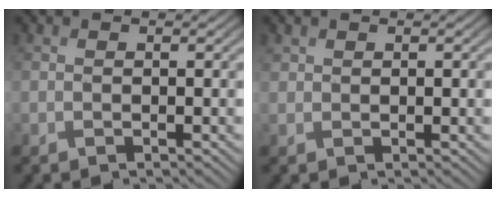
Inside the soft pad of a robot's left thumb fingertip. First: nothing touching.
{"total": 1.3, "force": [0.9, 0.8, 0.4], "torque": [-0.008, -0.001, 0.022]}